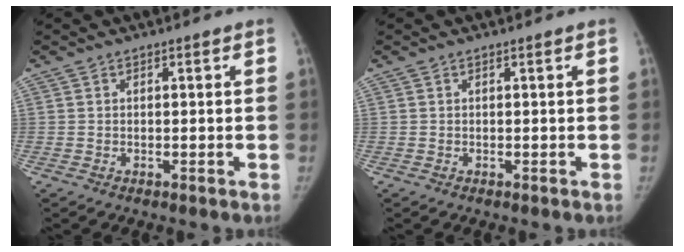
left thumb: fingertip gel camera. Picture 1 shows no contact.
{"total": 0.0}